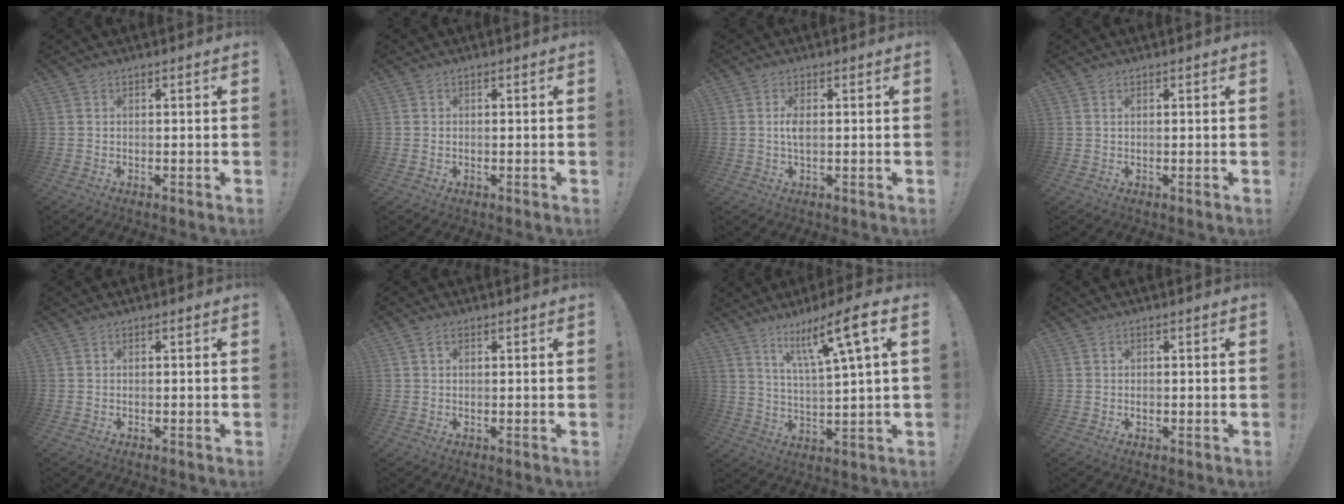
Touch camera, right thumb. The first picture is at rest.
{"total": 0.6, "force": [0.1, 0.6, 0.2], "torque": [-0.003, 0.002, 0.002]}
{"total": 2.9, "force": [0.1, 1.0, 2.7], "torque": [-0.054, -0.002, -0.003]}
{"total": 0.7, "force": [0.4, 0.2, 0.5], "torque": [-0.003, -0.003, 0.007]}
{"total": 0.0}
{"total": 1.4, "force": [0.6, 0.9, 0.9], "torque": [-0.013, 0.000, 0.009]}
{"total": 13.0, "force": [6.6, 0.8, 11.2], "torque": [-0.190, -0.031, 0.095]}
{"total": 0.7, "force": [-0.3, 0.6, 0.2], "torque": [-0.001, 0.001, -0.007]}